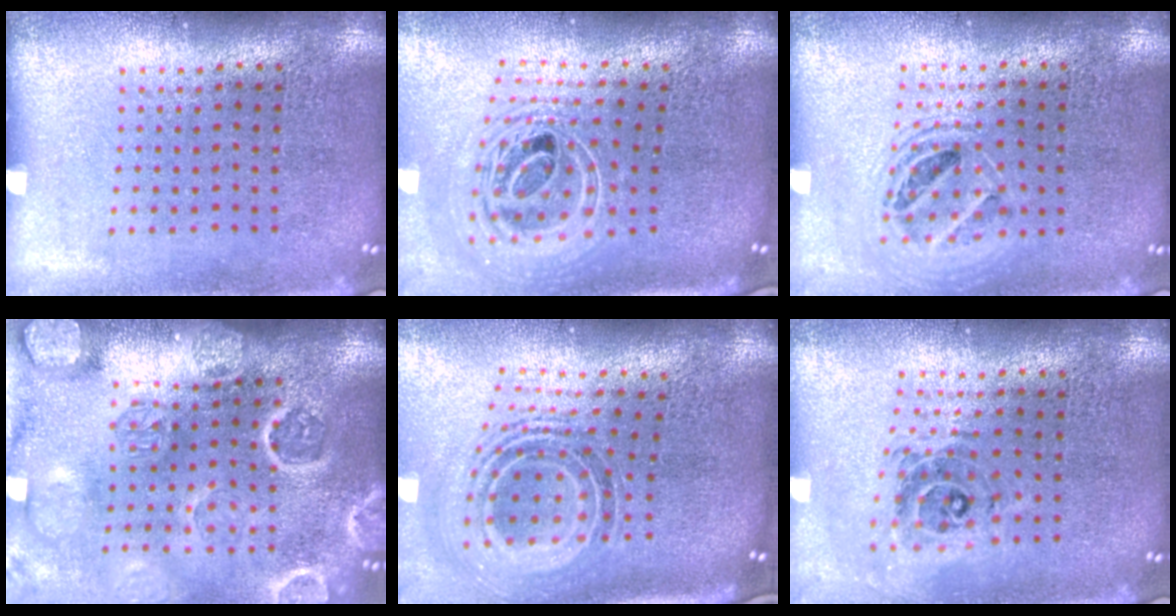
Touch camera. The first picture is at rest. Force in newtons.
{"total": 2.6, "press": 1.9, "slide": 1.8}
{"total": 1.5, "press": 1.3, "slide": 0.7}
{"total": 3.9, "press": 3.4, "slide": 2.0}
{"total": 1.7, "press": 1.3, "slide": 1.1}
{"total": 0.7, "press": 0.6, "slide": 0.1}